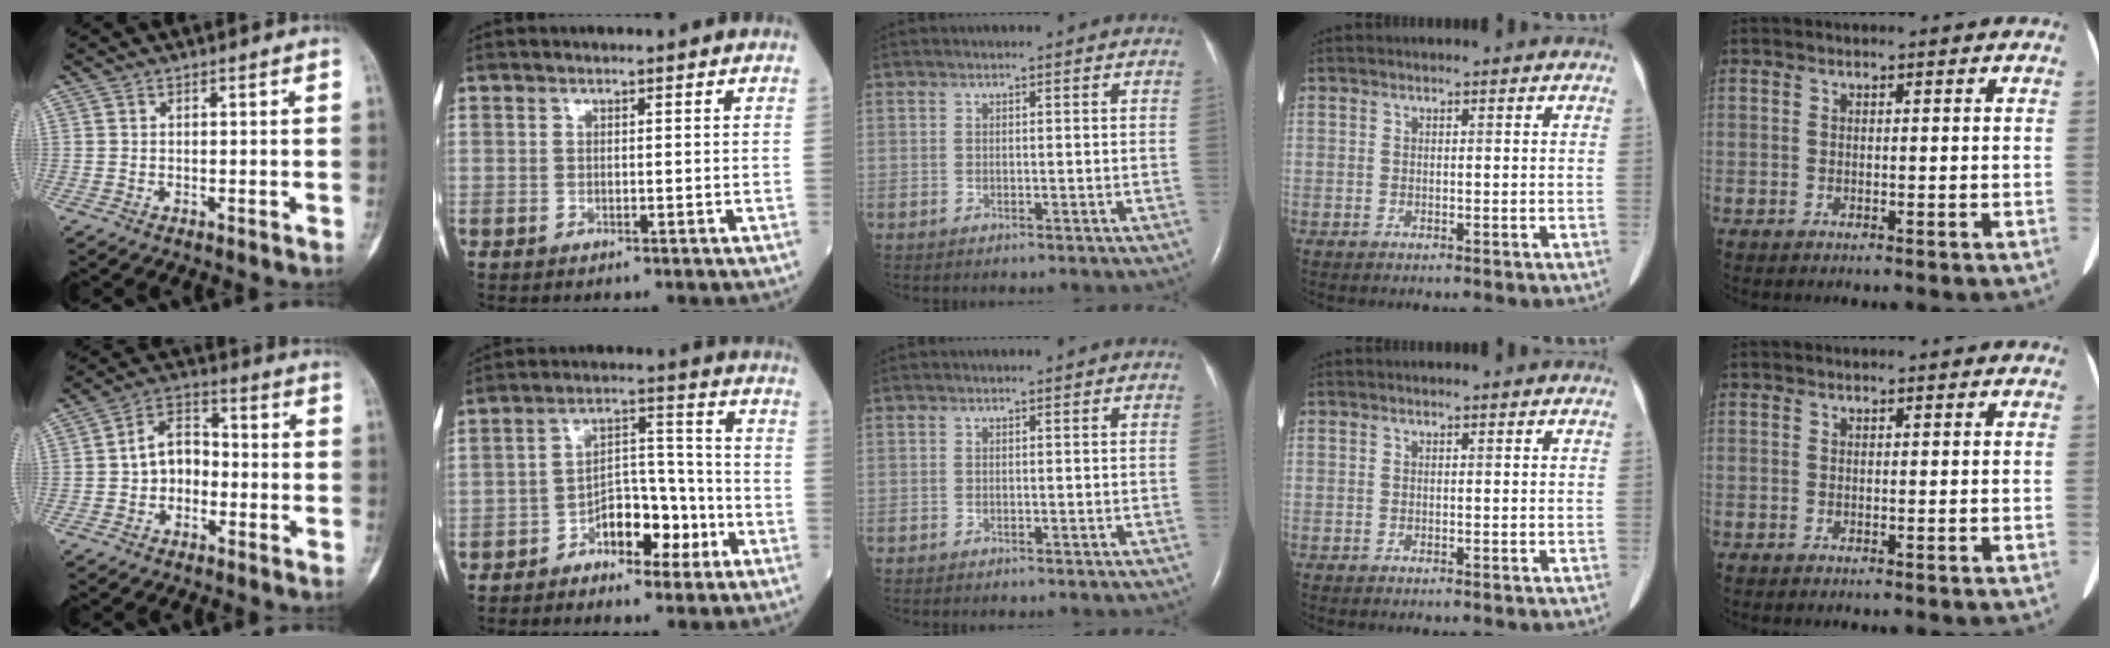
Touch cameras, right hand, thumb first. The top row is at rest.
{"thumb": {"total": 7.5, "force": [-1.2, 5.6, 4.9], "torque": [-0.057, 0.033, -0.037]}, "index": {"total": 8.4, "force": [-4.2, 4.1, 6.0], "torque": [-0.096, 0.028, -0.070]}}